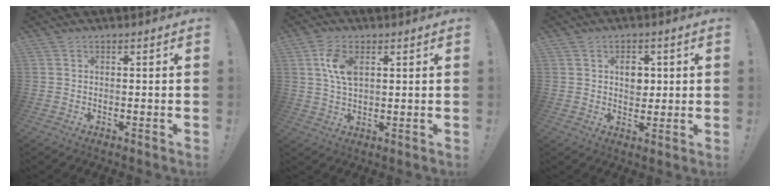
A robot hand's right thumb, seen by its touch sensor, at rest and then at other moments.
{"total": 7.7, "force": [2.5, 4.1, 6.0], "torque": [-0.121, -0.002, 0.042]}
{"total": 6.0, "force": [1.0, 4.8, 3.4], "torque": [-0.039, 0.000, 0.013]}